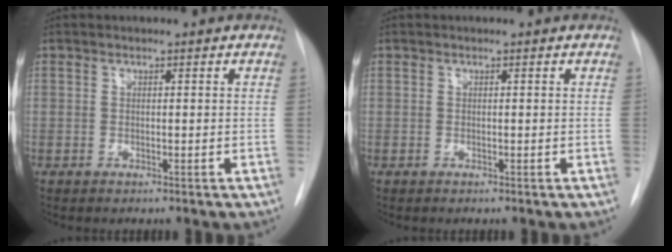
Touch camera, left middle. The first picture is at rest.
{"total": 0.0}